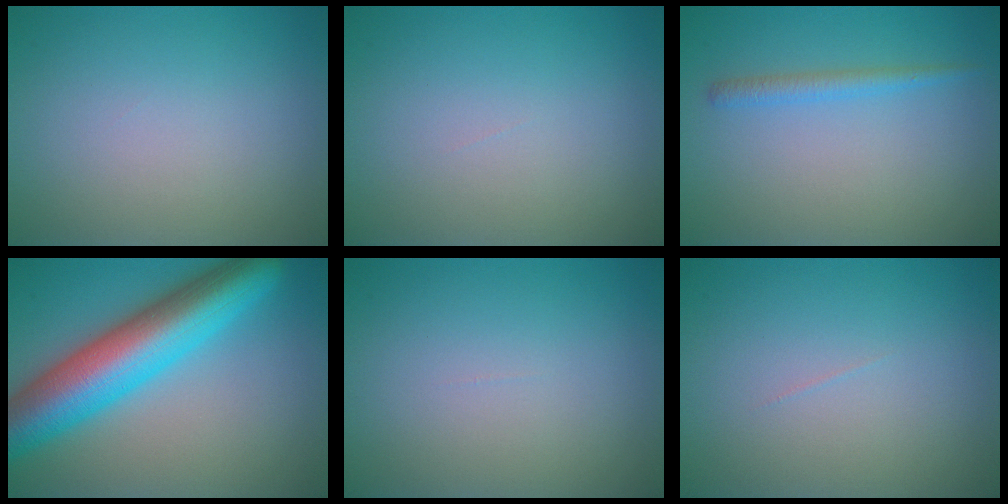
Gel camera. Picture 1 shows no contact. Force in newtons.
{"total": 0.0}
{"total": 1.5, "press": 1.5, "slide": 0.1}
{"total": 10.7, "press": 10.7, "slide": 0.1}
{"total": 0.0}
{"total": 0.0}